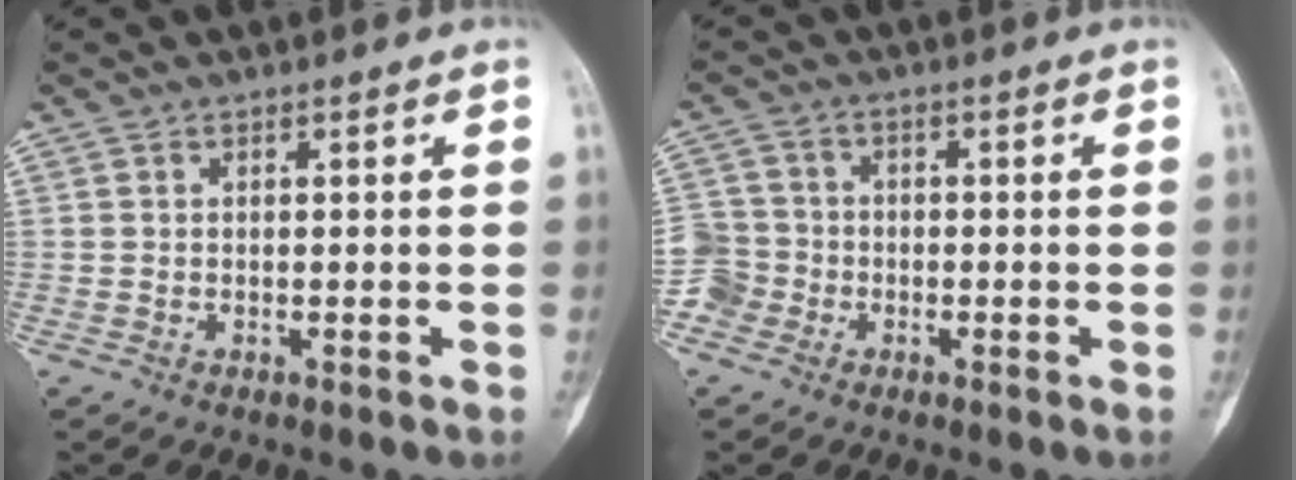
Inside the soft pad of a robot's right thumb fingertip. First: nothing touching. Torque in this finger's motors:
{"motor_torque": [0.05, -0.13, 0.15, -0.09, 0.00]}